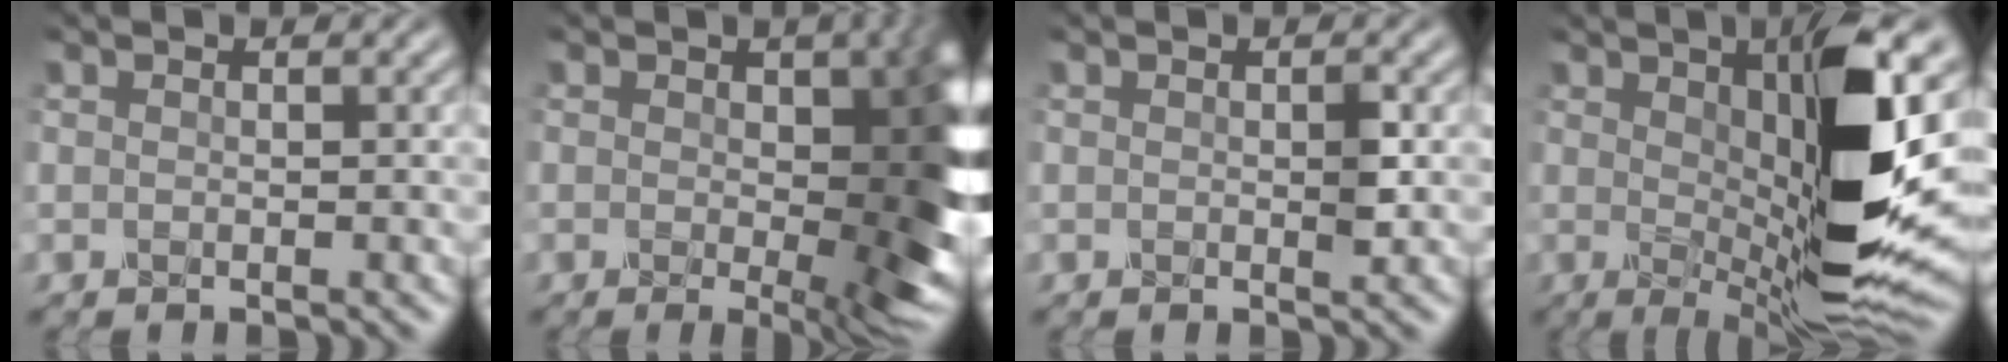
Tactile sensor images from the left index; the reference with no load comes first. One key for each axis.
{"total": 10.2, "fx": -0.2, "fy": 5.0, "fz": 8.9, "tx": -0.094, "ty": -0.009, "tz": -0.002}
{"total": 1.2, "fx": 0.1, "fy": 0.3, "fz": 1.1, "tx": -0.017, "ty": -0.002, "tz": 0.001}
{"total": 12.1, "fx": 1.6, "fy": 3.1, "fz": 11.5, "tx": -0.180, "ty": -0.019, "tz": 0.036}